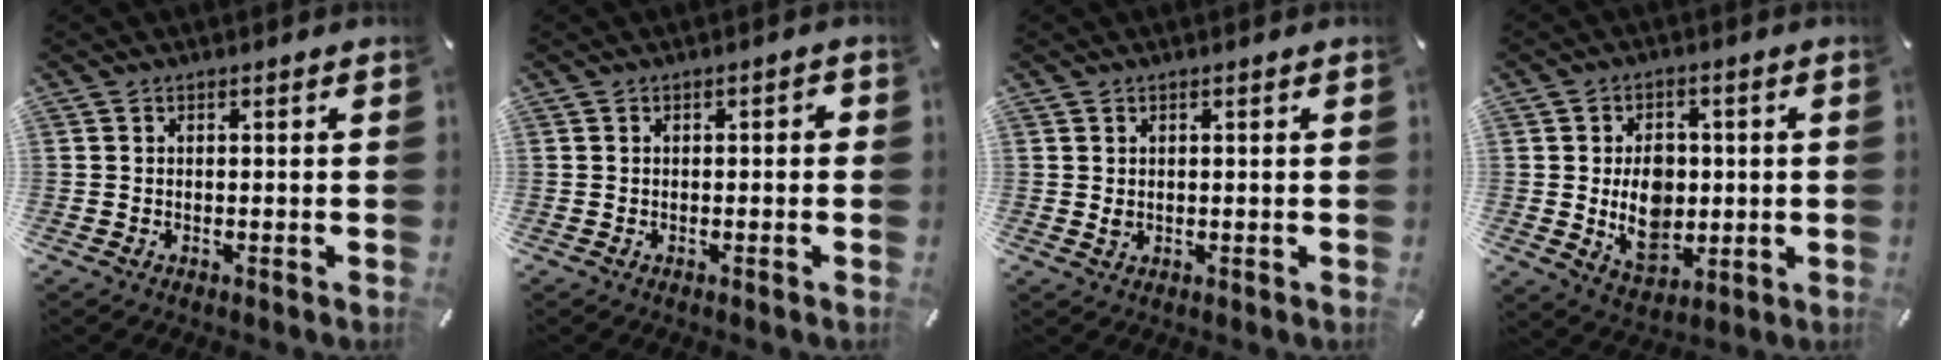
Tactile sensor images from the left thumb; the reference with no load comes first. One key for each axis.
{"total": 1.0, "fx": -0.4, "fy": 0.5, "fz": 0.8, "tx": -0.018, "ty": 0.002, "tz": -0.009}
{"total": 0.9, "fx": 0.3, "fy": 0.6, "fz": 0.5, "tx": -0.003, "ty": -0.001, "tz": 0.005}
{"total": 10.5, "fx": -0.2, "fy": 8.0, "fz": 6.8, "tx": -0.100, "ty": -0.003, "tz": -0.003}